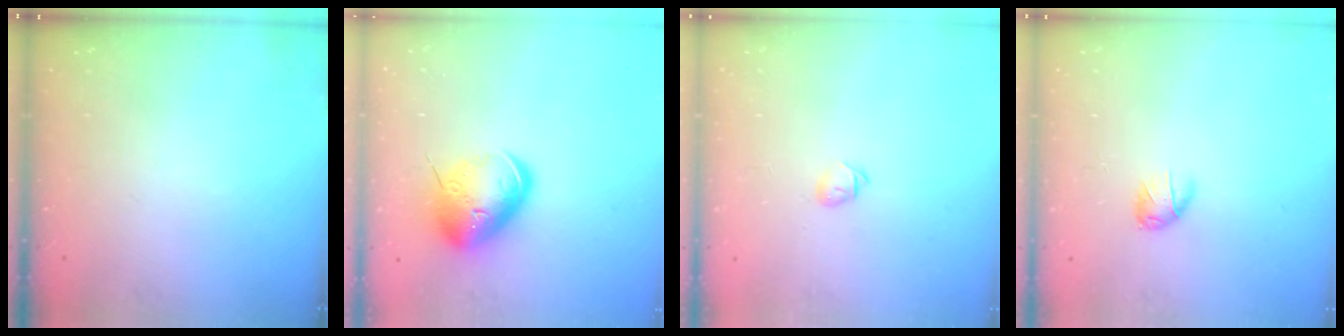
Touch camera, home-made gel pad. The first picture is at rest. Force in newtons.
{"total": 15.1, "press": 14.9, "slide": 2.5}
{"total": 3.7, "press": 3.6, "slide": 0.9}
{"total": 5.1, "press": 5.1, "slide": 0.5}